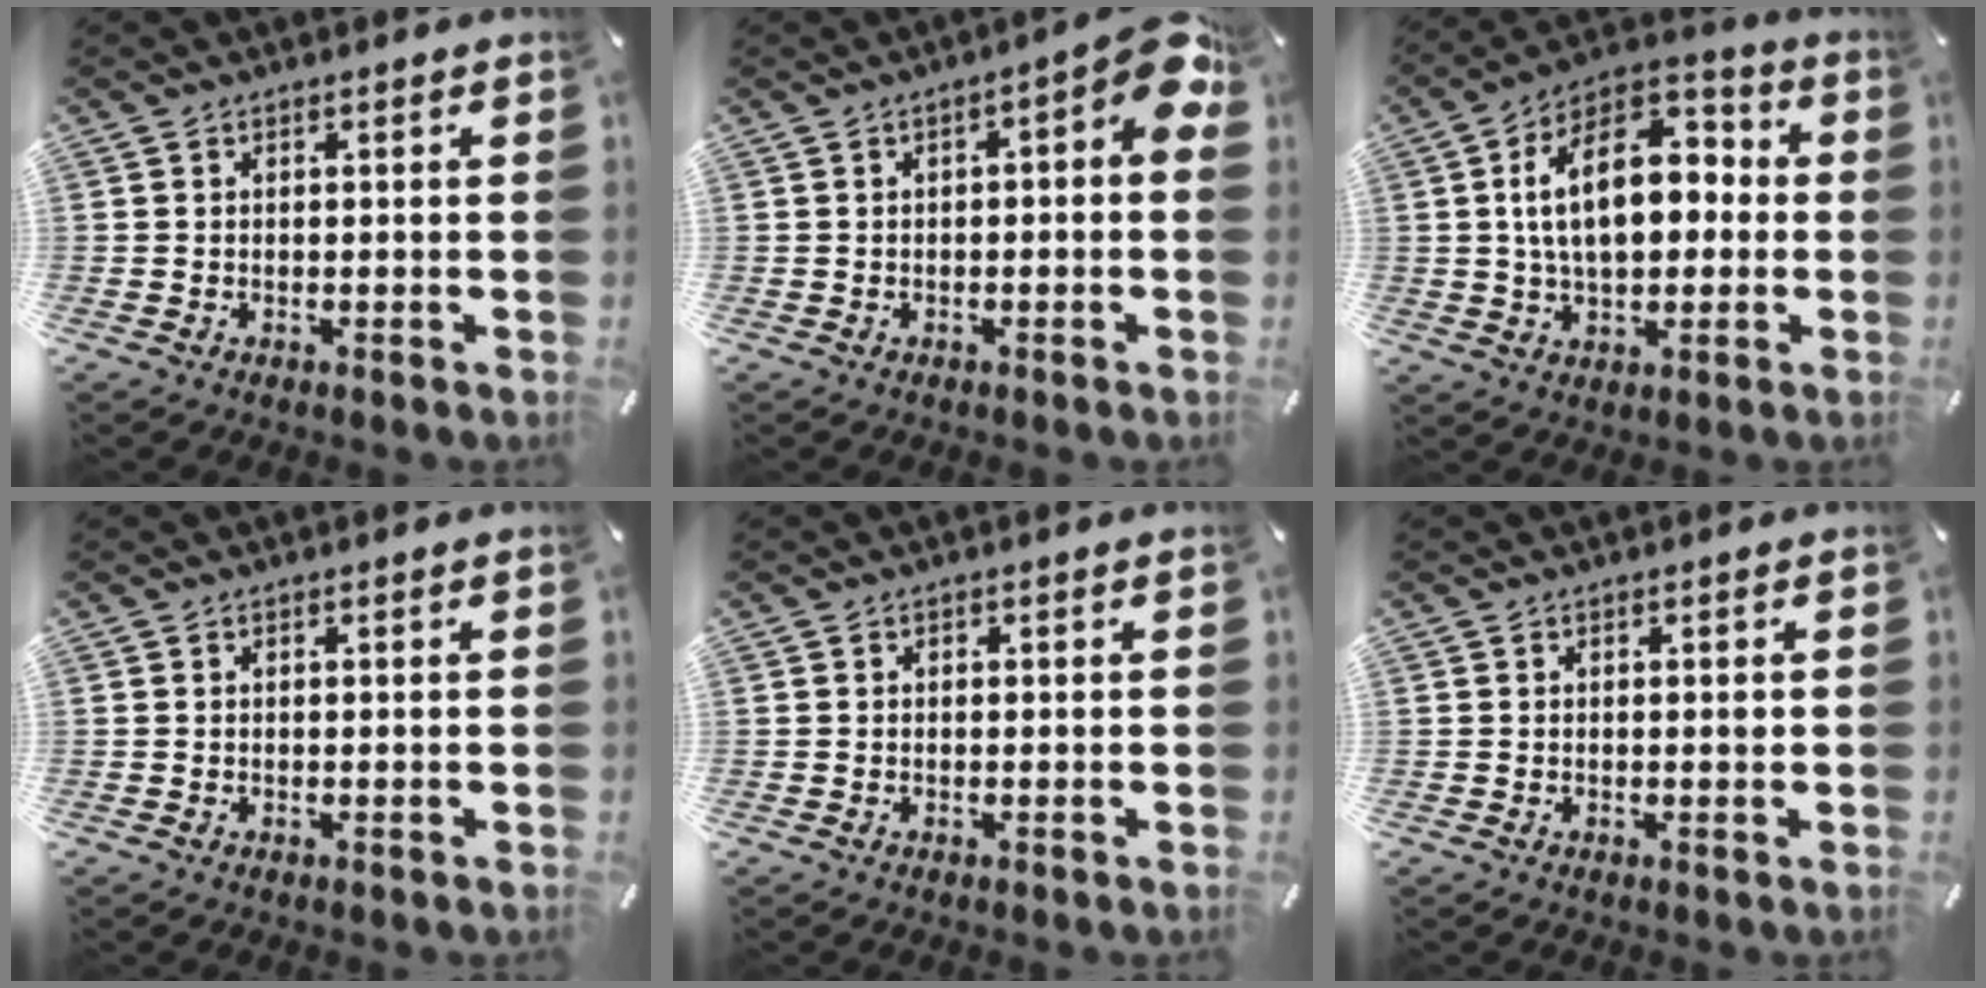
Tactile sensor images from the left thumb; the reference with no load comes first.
{"total": 7.2, "force": [0.7, 2.9, 6.5], "torque": [-0.085, -0.015, 0.011]}
{"total": 17.4, "force": [1.9, 11.0, 13.3], "torque": [-0.230, 0.005, 0.029]}
{"total": 0.0}
{"total": 0.0}
{"total": 0.6, "force": [0.1, 0.2, 0.6], "torque": [-0.010, -0.001, 0.001]}